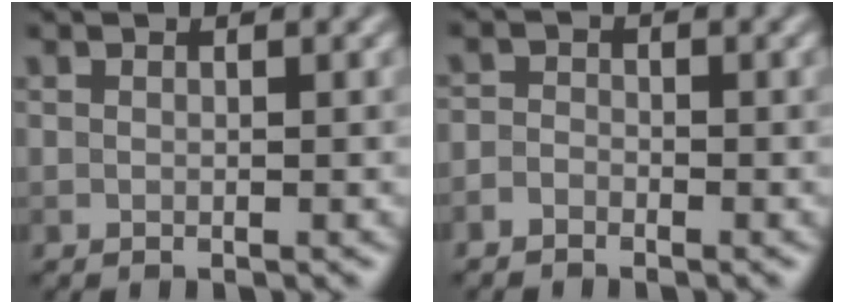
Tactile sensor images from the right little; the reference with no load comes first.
{"total": 1.3, "force": [-1.1, 0.8, 0.3], "torque": [0.005, 0.002, -0.029]}